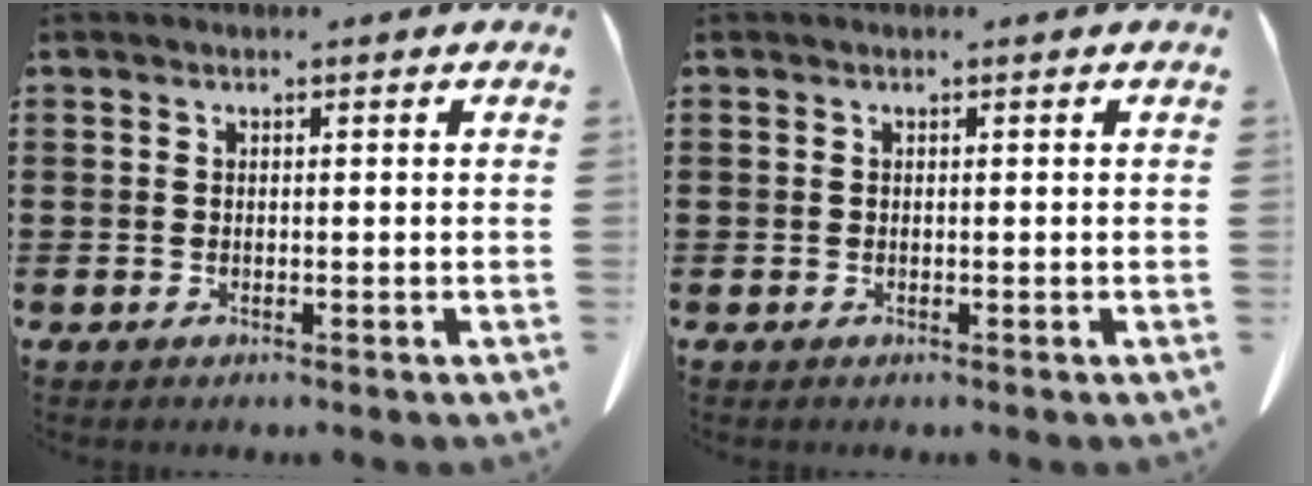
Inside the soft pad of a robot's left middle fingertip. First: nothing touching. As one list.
[{"total": 0.0}]